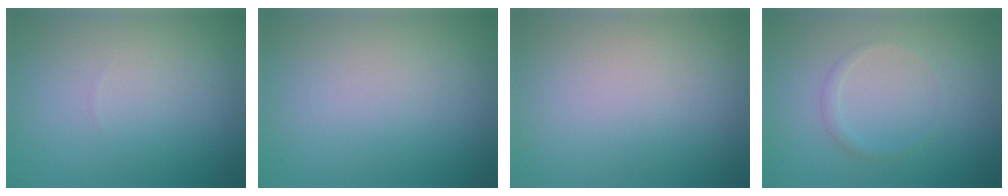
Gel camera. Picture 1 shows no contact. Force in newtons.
{"total": 0.0}
{"total": 0.0}
{"total": 0.9, "press": 0.9, "slide": 0.0}